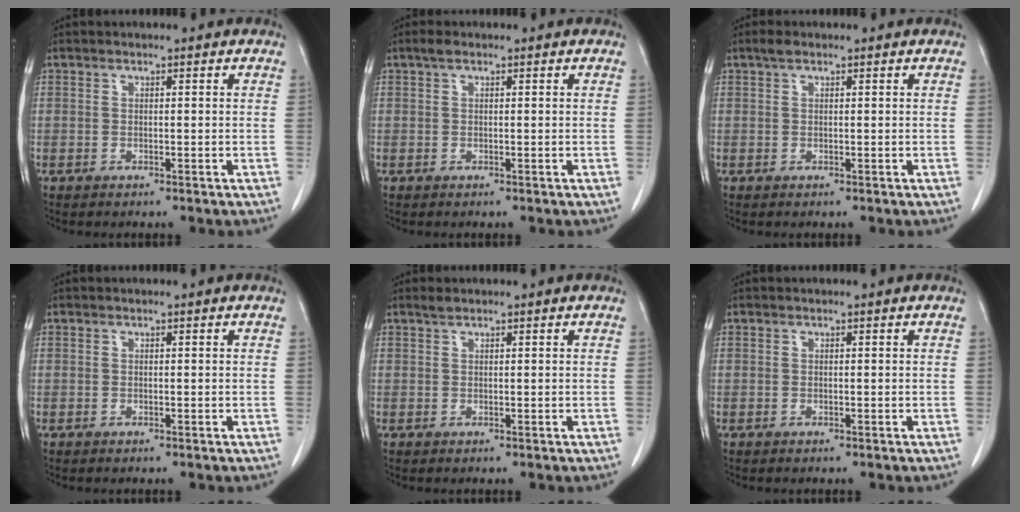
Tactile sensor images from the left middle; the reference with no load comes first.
{"total": 1.0, "force": [0.6, 0.4, 0.6], "torque": [-0.014, 0.013, 0.011]}
{"total": 1.1, "force": [0.8, 0.4, 0.7], "torque": [-0.016, 0.012, 0.015]}
{"total": 0.0}
{"total": 0.7, "force": [0.7, 0.1, 0.3], "torque": [-0.012, 0.003, 0.017]}
{"total": 0.0}